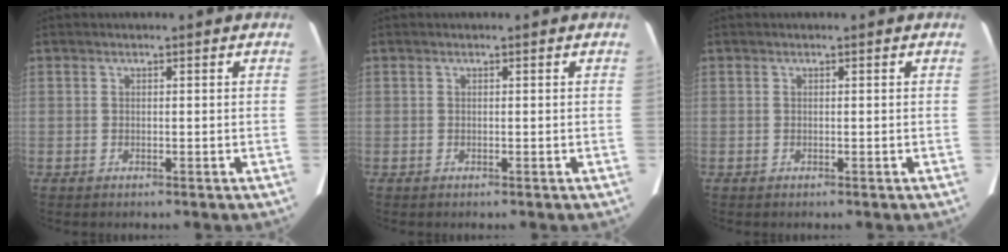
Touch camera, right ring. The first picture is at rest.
{"total": 0.0}
{"total": 0.0}